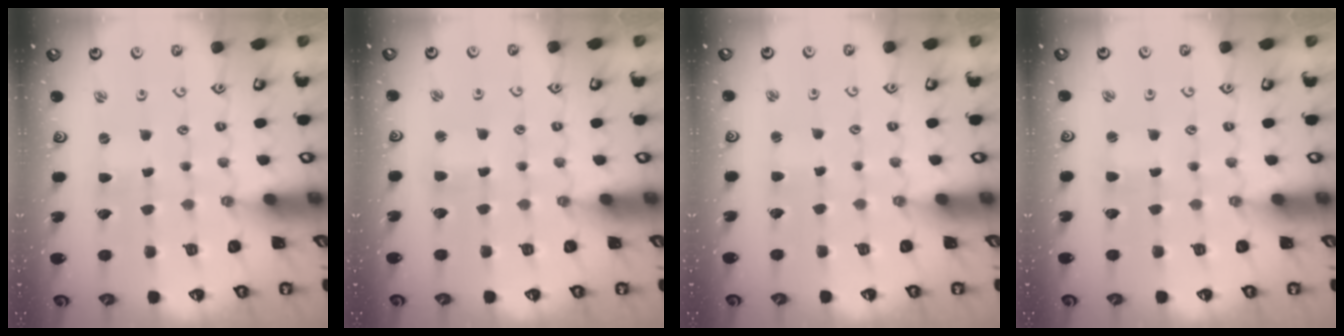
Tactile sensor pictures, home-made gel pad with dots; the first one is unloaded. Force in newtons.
{"total": 2.2, "press": 2.2, "slide": 0.3}
{"total": 2.1, "press": 2.1, "slide": 0.3}
{"total": 0.9, "press": 0.9, "slide": 0.0}